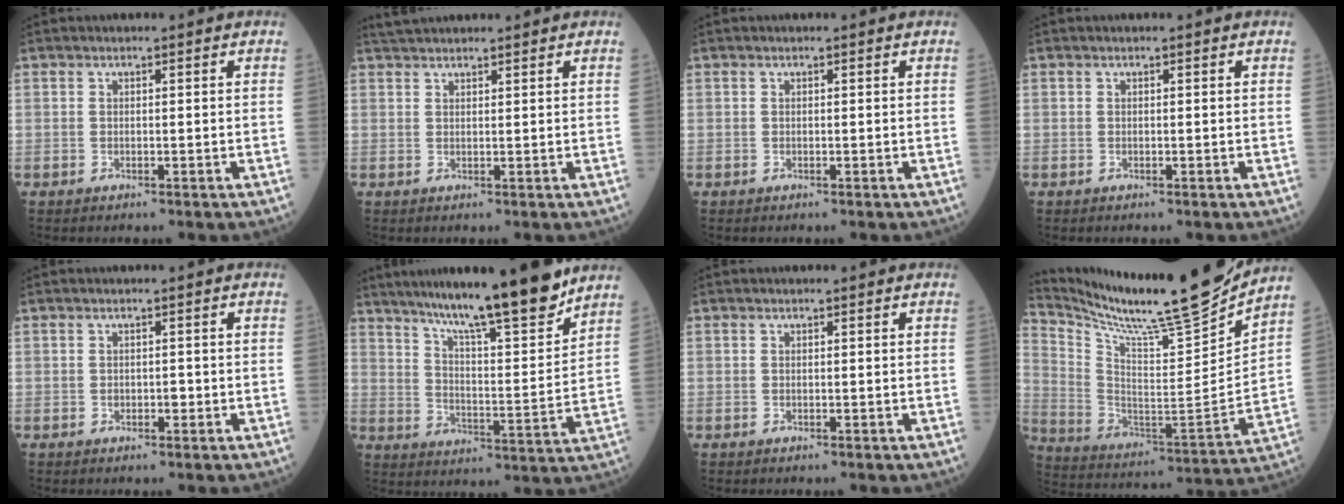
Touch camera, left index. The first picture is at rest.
{"total": 5.7, "force": [5.3, 0.8, 1.9], "torque": [-0.030, 0.035, 0.086]}
{"total": 0.0}
{"total": 0.0}
{"total": 0.9, "force": [-0.4, 0.7, 0.5], "torque": [-0.009, -0.002, -0.005]}
{"total": 16.5, "force": [13.8, 0.5, 9.0], "torque": [-0.136, -0.015, 0.214]}
{"total": 0.0}
{"total": 21.8, "force": [19.6, 0.0, 9.6], "torque": [-0.187, -0.063, 0.313]}